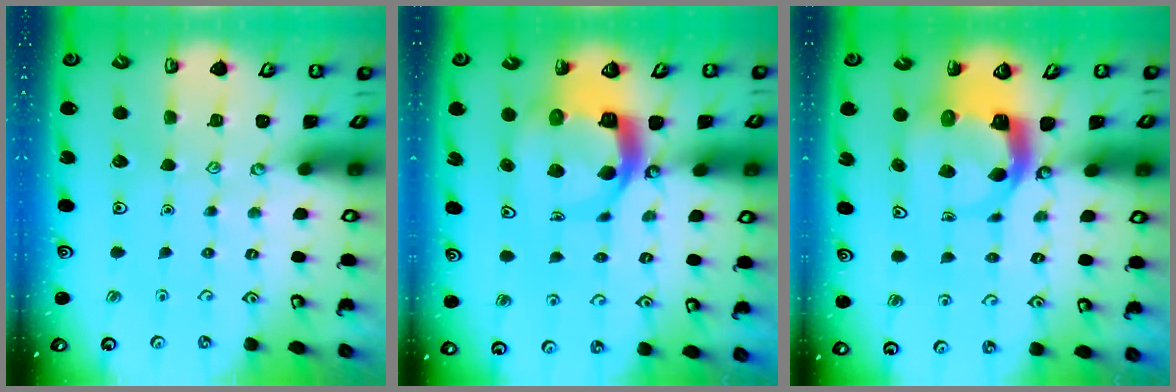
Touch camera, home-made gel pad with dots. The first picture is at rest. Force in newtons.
{"total": 8.7, "press": 8.6, "slide": 1.2}
{"total": 5.4, "press": 5.4, "slide": 0.7}